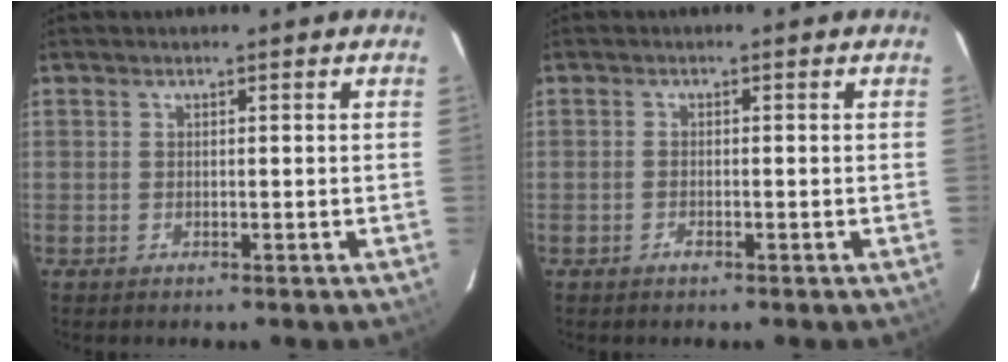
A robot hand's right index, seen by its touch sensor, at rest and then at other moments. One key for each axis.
{"total": 1.0, "fx": -0.7, "fy": 0.3, "fz": 0.6, "tx": -0.013, "ty": 0.000, "tz": -0.014}